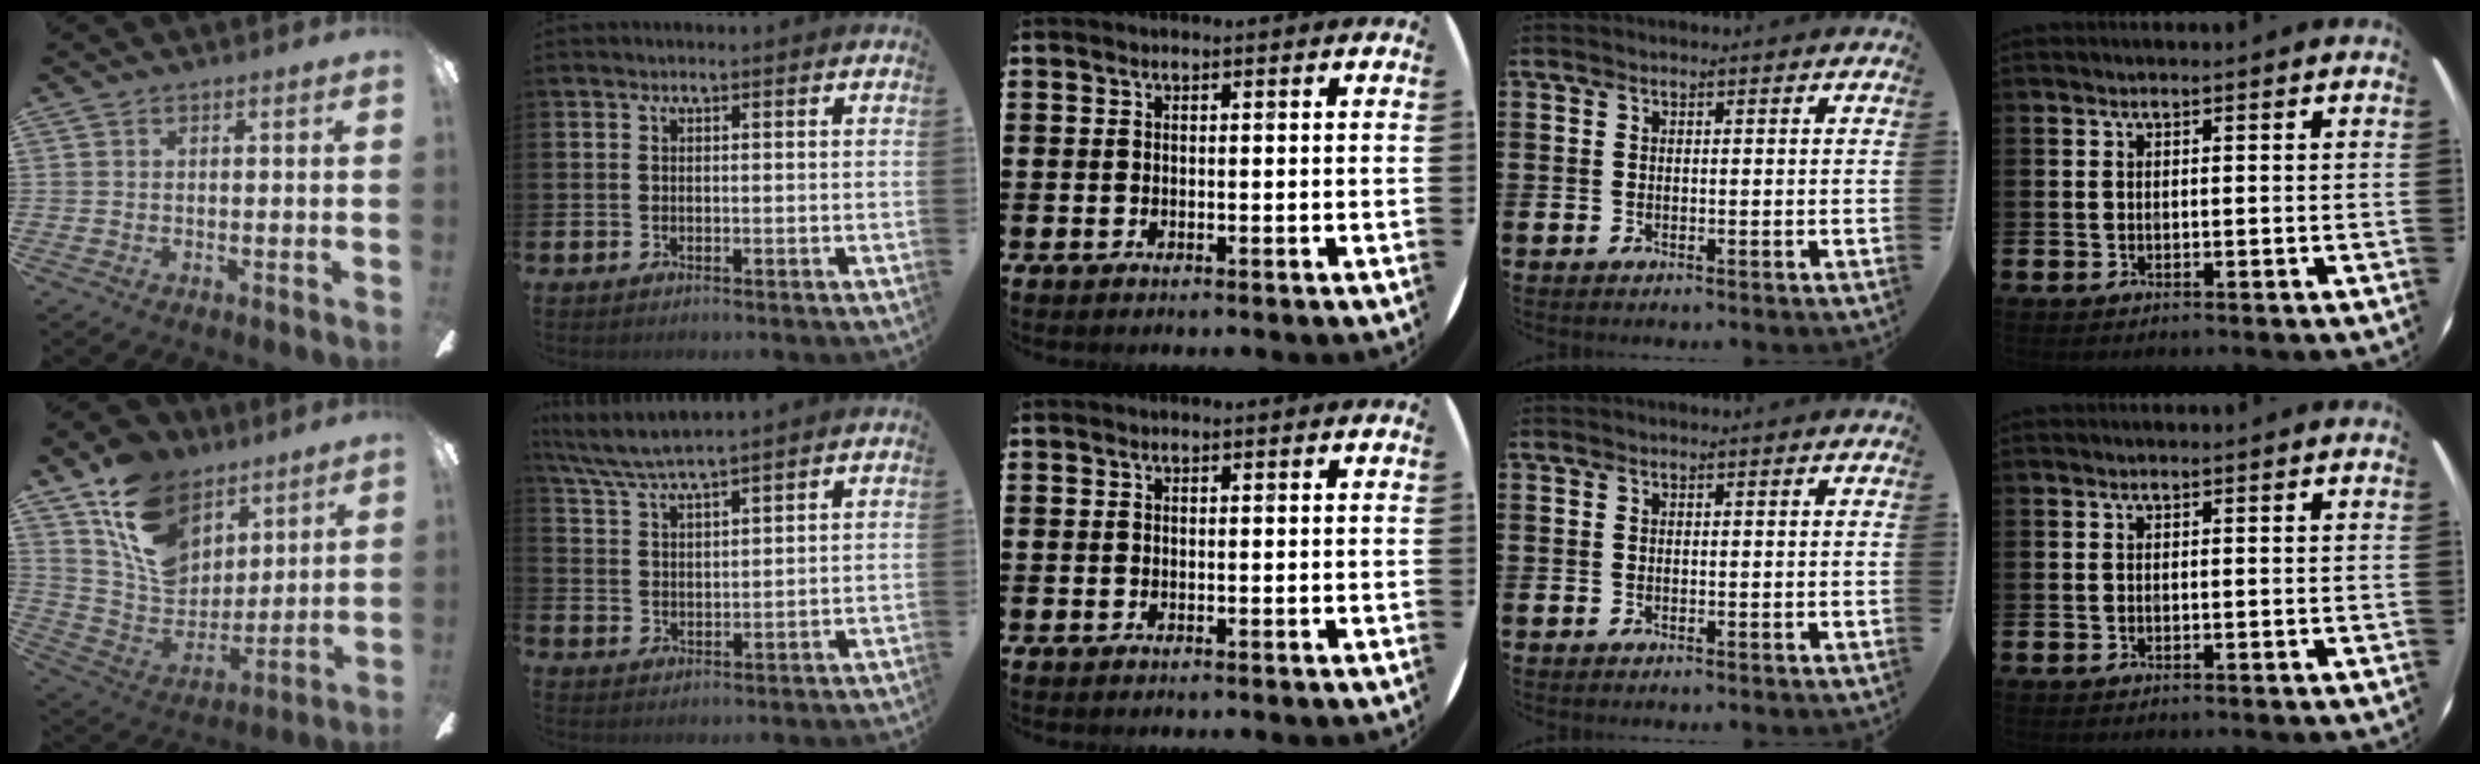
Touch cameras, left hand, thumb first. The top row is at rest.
{"thumb": {"total": 17.7, "force": [9.9, 12.1, 8.3], "torque": [-0.151, -0.051, 0.195]}, "index": {"total": 5.6, "force": [5.3, 0.2, 1.8], "torque": [-0.057, -0.021, 0.096]}}